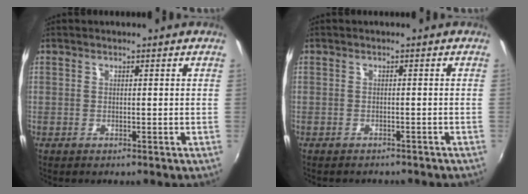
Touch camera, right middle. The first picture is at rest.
{"total": 3.4, "force": [-3.0, 1.1, 1.1], "torque": [-0.023, -0.012, -0.039]}